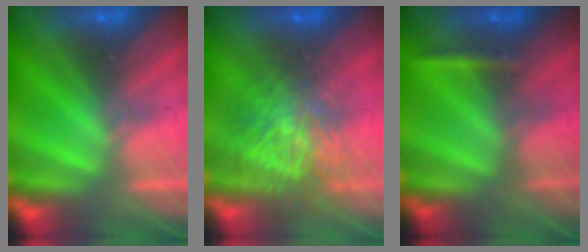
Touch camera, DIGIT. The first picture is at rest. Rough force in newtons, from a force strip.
{"total": 7.6}
{"total": 2.3}